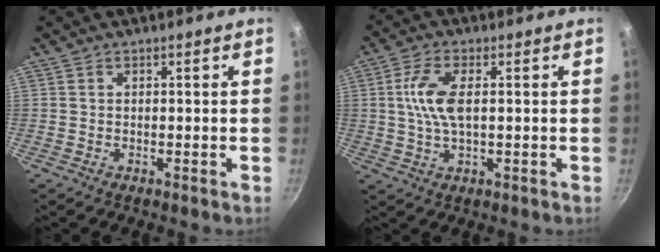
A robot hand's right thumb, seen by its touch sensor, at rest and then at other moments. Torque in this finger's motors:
{"motor_torque": [0.90, 0.78, 1.05, -0.18, 0.17]}